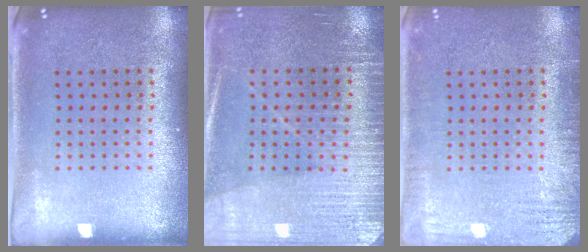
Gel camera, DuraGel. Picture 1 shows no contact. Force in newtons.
{"total": 3.0, "press": 2.9, "slide": 0.7}
{"total": 2.5, "press": 2.5, "slide": 0.4}